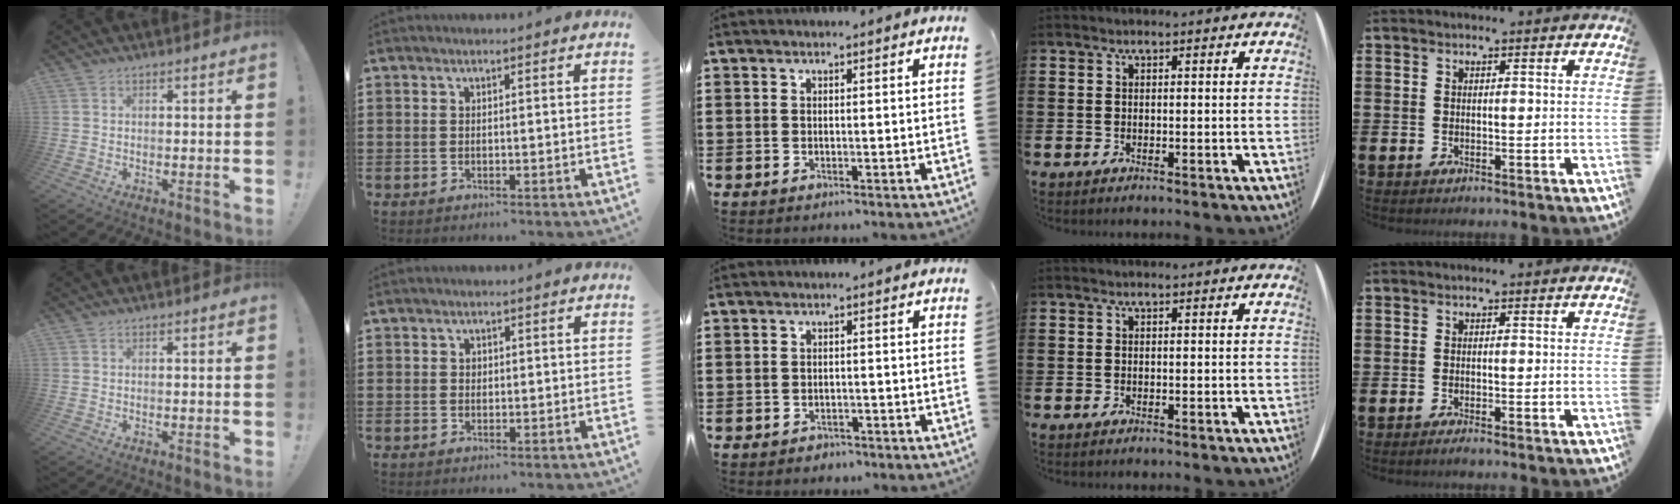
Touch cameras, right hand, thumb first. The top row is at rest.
{"index": {"total": 0.7, "force": [0.2, 0.6, 0.3], "torque": [-0.008, 0.002, 0.004]}, "middle": {"total": 1.0, "force": [-1.0, 0.4, 0.0], "torque": [-0.004, 0.003, -0.023]}, "little": {"total": 0.6, "force": [-0.4, 0.1, 0.5], "torque": [-0.001, -0.006, -0.008]}}